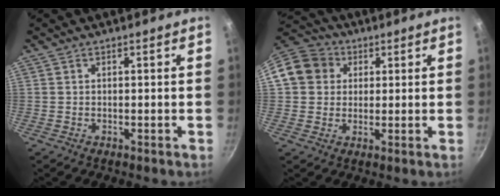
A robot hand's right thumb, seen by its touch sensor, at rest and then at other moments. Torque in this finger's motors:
{"motor_torque": [-0.04, 1.28, 0.38, -0.27, 0.04]}